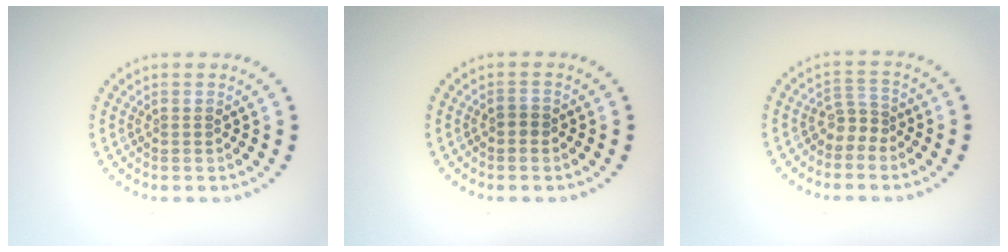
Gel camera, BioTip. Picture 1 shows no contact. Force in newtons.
{"total": 0.7, "press": 0.7, "slide": 0.3}
{"total": 1.8, "press": 1.3, "slide": 1.3}